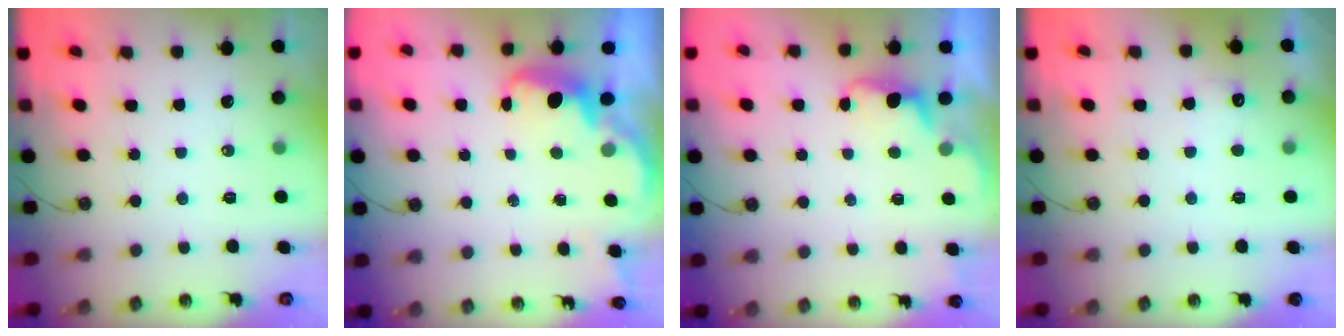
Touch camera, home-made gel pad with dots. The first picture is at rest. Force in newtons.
{"total": 2.7, "press": 2.6, "slide": 0.6}
{"total": 1.6, "press": 1.3, "slide": 0.8}
{"total": 6.8, "press": 6.7, "slide": 1.4}